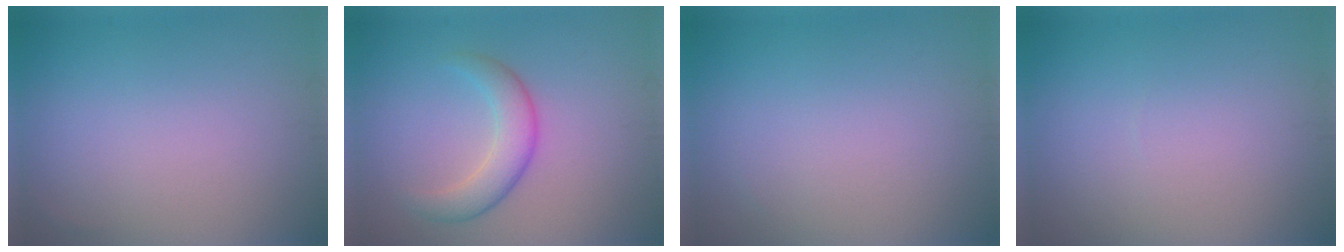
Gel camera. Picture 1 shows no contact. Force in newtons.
{"total": 3.6, "press": 3.6, "slide": 0.1}
{"total": 0.0}
{"total": 0.0}